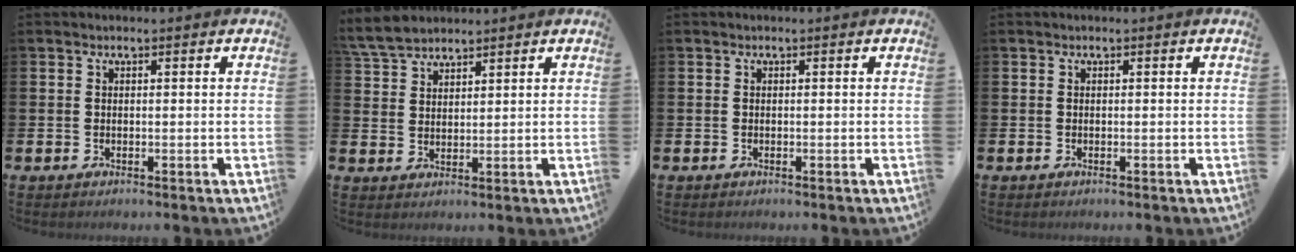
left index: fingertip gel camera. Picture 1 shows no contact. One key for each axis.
{"total": 5.0, "fx": 4.7, "fy": 1.2, "fz": 1.1, "tx": -0.035, "ty": -0.011, "tz": 0.089}
{"total": 0.0}
{"total": 0.0}